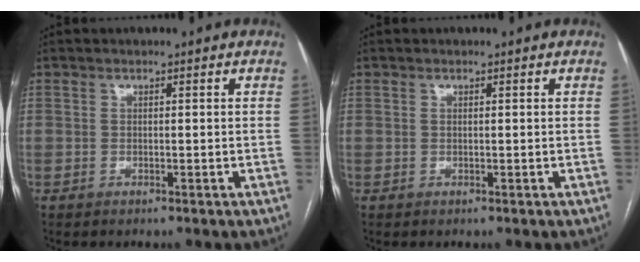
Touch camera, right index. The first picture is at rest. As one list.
[{"total": 0.0}]